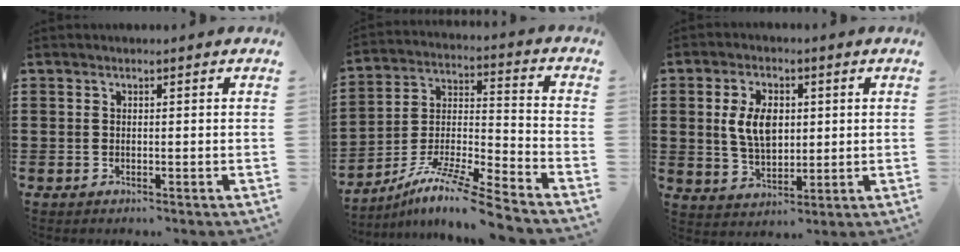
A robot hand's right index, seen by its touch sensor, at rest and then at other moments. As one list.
[{"total": 9.9, "force": [-8.2, 0.0, 5.6], "torque": [-0.104, 0.002, -0.165]}, {"total": 7.1, "force": [1.1, 4.3, 5.5], "torque": [-0.122, 0.007, 0.012]}]